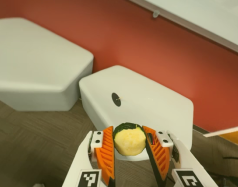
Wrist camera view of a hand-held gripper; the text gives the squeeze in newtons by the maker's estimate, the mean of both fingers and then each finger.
{"total": 10.7, "left": 11.4, "right": 10.0}